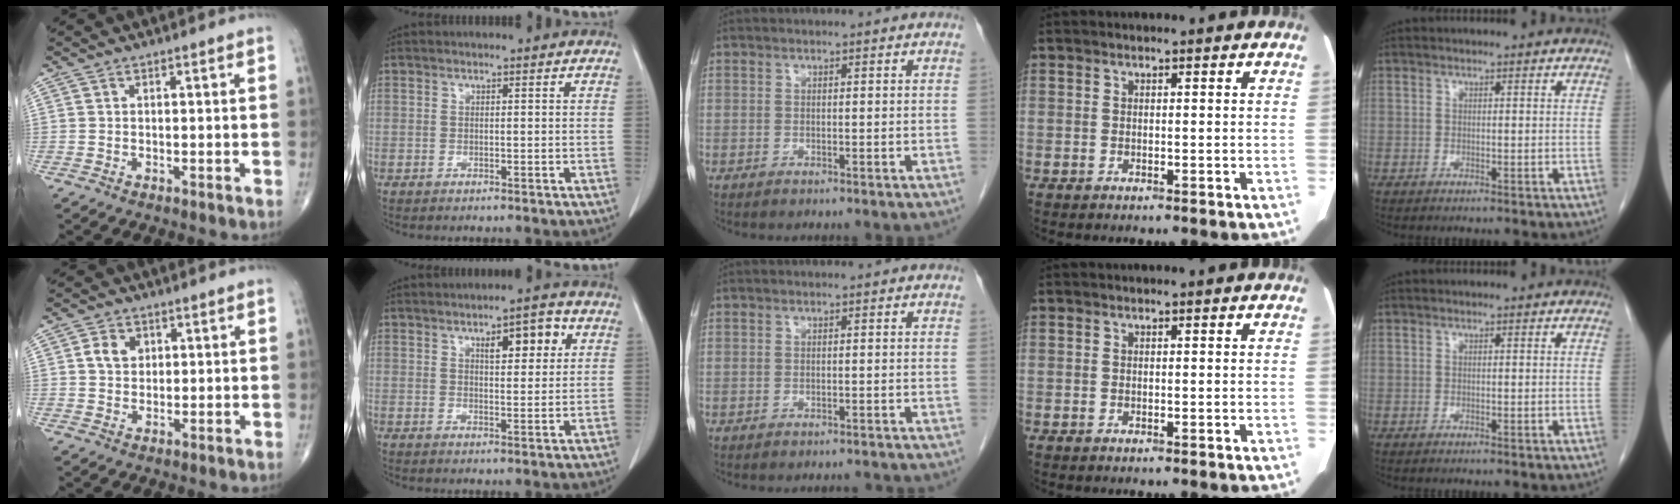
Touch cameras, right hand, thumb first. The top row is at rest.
{"thumb": {"total": 4.1, "force": [1.2, 3.3, 2.2], "torque": [-0.024, -0.001, 0.020]}, "index": {"total": 5.9, "force": [2.6, 1.9, 4.9], "torque": [-0.075, 0.007, 0.039]}, "middle": {"total": 3.2, "force": [-3.1, 0.5, 0.5], "torque": [-0.003, -0.008, -0.036]}}